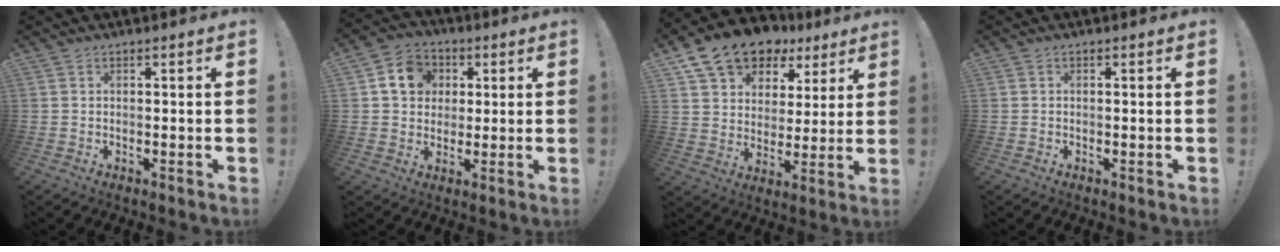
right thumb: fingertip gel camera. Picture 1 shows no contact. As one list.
[{"total": 10.6, "force": [3.1, 9.2, 4.3], "torque": [-0.060, 0.001, 0.065]}, {"total": 15.1, "force": [10.5, 9.0, 6.0], "torque": [-0.104, -0.069, 0.195]}, {"total": 0.0}]